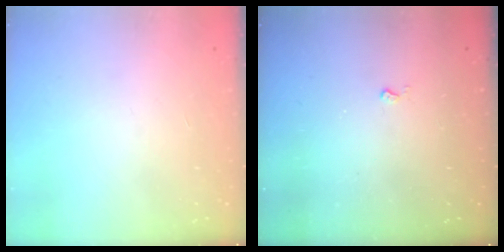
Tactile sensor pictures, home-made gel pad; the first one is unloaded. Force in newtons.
{"total": 2.6, "press": 2.6, "slide": 0.4}